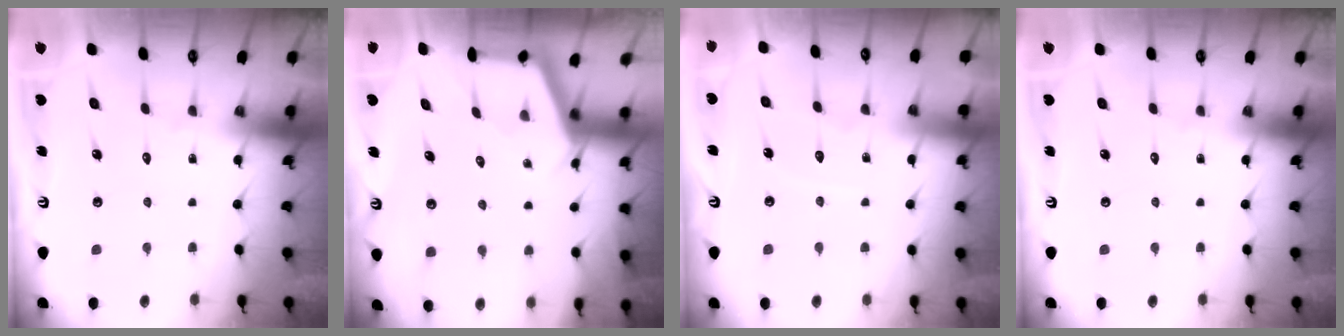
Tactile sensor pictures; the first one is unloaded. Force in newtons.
{"total": 2.6, "press": 2.6, "slide": 0.3}
{"total": 4.5, "press": 4.4, "slide": 0.7}
{"total": 0.0}